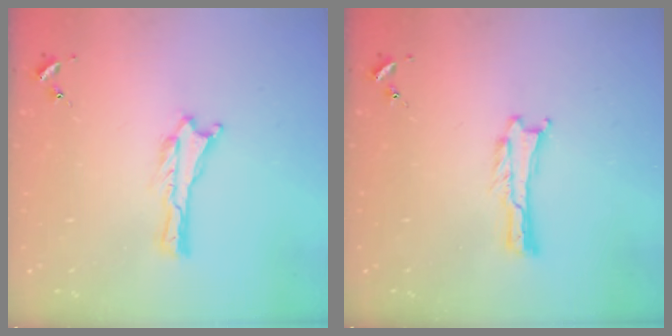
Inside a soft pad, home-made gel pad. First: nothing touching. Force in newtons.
{"total": 0.0}